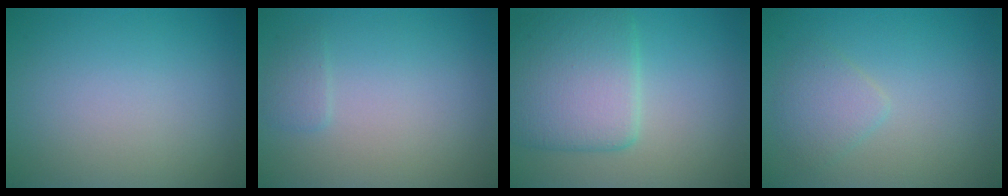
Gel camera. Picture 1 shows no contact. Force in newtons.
{"total": 1.0, "press": 1.0, "slide": 0.1}
{"total": 6.3, "press": 6.3, "slide": 0.5}
{"total": 2.0, "press": 2.0, "slide": 0.1}